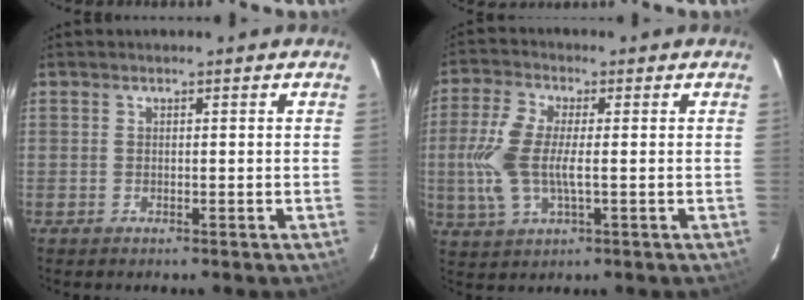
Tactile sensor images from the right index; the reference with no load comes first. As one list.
[{"total": 9.6, "force": [-0.6, 4.1, 8.6], "torque": [-0.197, 0.004, -0.013]}]